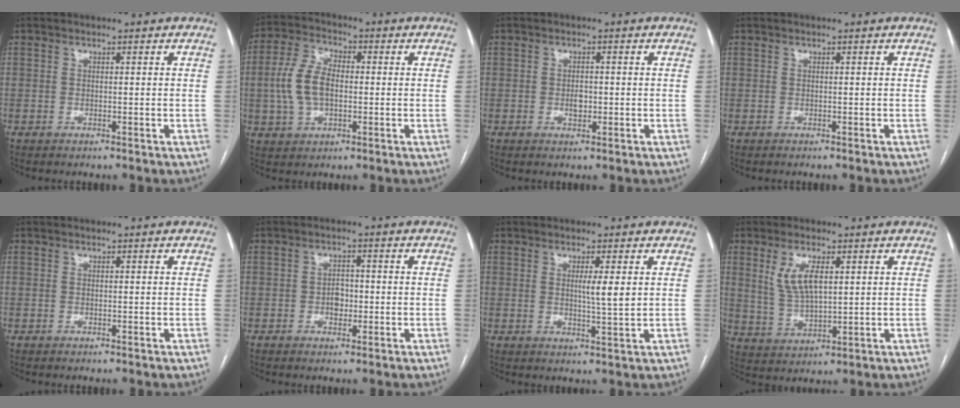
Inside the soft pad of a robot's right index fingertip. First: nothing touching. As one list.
[{"total": 8.8, "force": [-0.4, 5.0, 7.2], "torque": [-0.166, 0.018, -0.007]}, {"total": 1.9, "force": [-0.4, 1.2, 1.5], "torque": [-0.026, 0.002, -0.004]}, {"total": 0.0}, {"total": 0.0}, {"total": 2.7, "force": [-0.6, 1.9, 1.8], "torque": [-0.025, 0.006, -0.010]}, {"total": 3.6, "force": [0.8, 0.0, 3.5], "torque": [-0.058, -0.007, 0.011]}, {"total": 6.8, "force": [2.4, 2.5, 5.9], "torque": [-0.124, 0.002, 0.056]}]